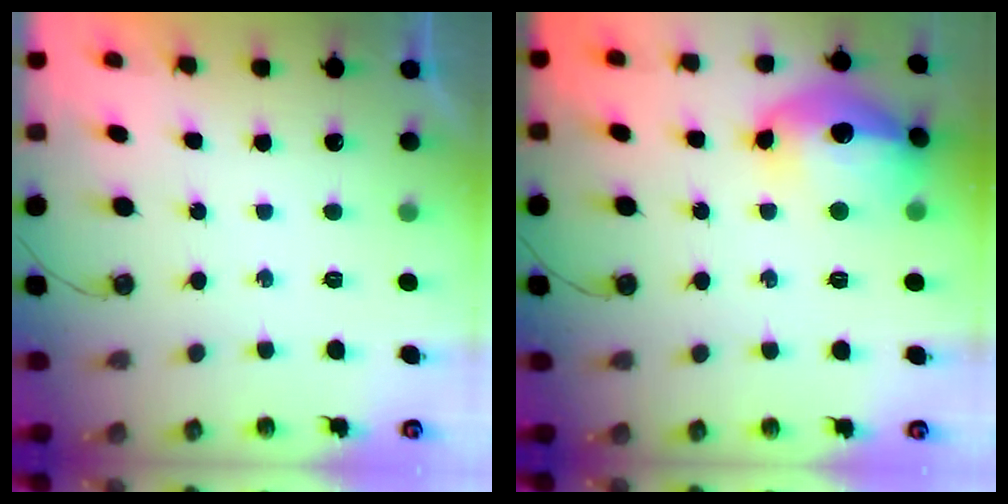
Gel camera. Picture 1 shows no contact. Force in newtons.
{"total": 18.8, "press": 18.8, "slide": 1.1}